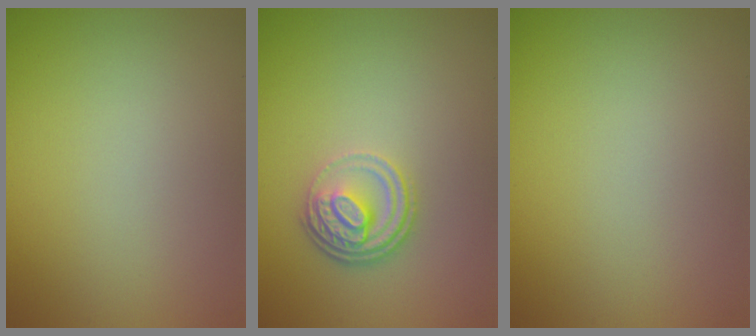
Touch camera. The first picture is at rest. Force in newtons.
{"total": 3.5, "press": 2.6, "slide": 2.3}
{"total": 0.0}